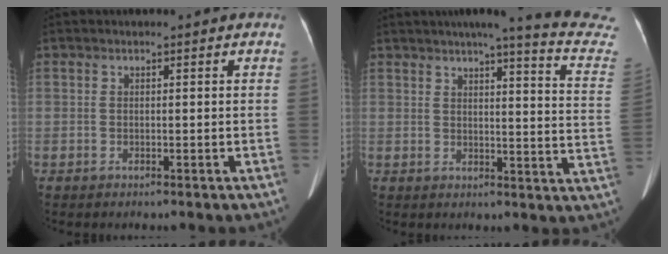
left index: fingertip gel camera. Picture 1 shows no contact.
{"total": 18.0, "force": [15.8, -0.1, 8.7], "torque": [-0.106, -0.064, 0.166]}